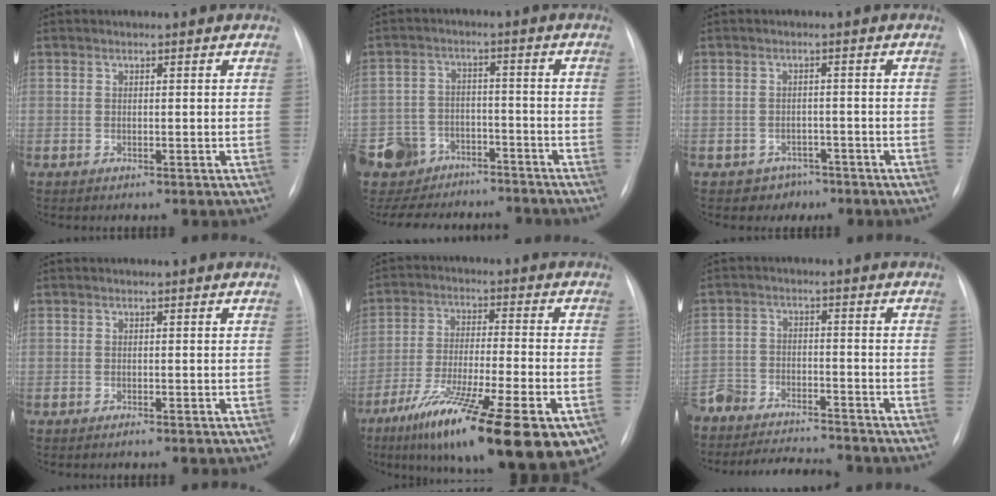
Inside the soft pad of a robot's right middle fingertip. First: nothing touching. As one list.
[{"total": 15.8, "force": [-12.6, 9.1, 3.1], "torque": [-0.080, 0.027, -0.175]}, {"total": 3.2, "force": [-2.1, 2.4, -0.3], "torque": [0.003, 0.013, -0.028]}, {"total": 0.0}, {"total": 24.6, "force": [-14.5, 4.4, 19.3], "torque": [-0.254, -0.037, -0.231]}, {"total": 15.2, "force": [-14.1, 2.8, 4.9], "torque": [-0.103, -0.006, -0.218]}]